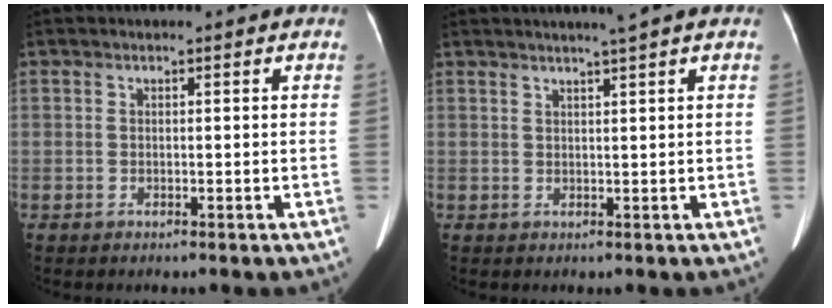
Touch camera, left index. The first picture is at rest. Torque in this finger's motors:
{"motor_torque": [0.21, -0.27, 0.06, 0.05]}